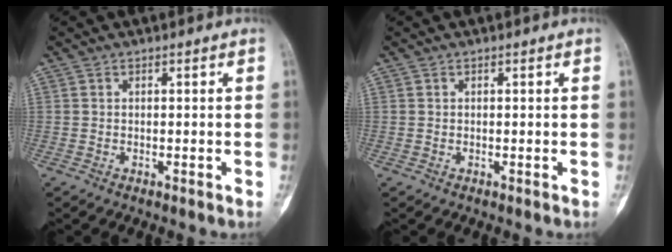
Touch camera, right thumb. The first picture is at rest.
{"total": 0.0}